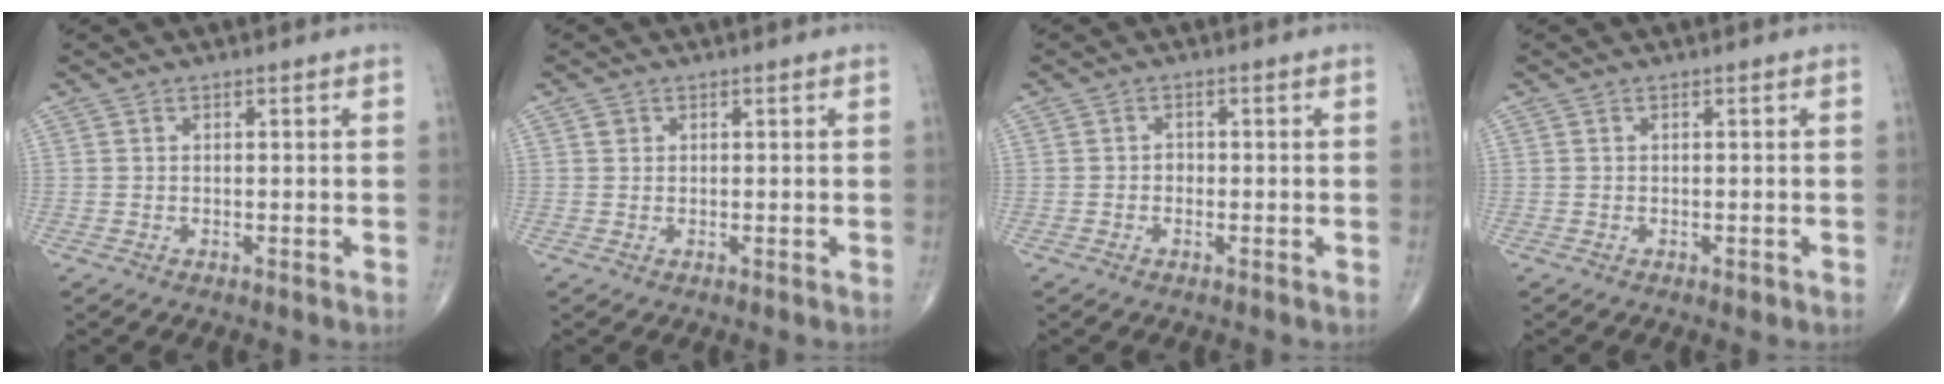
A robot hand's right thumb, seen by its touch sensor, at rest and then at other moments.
{"total": 1.0, "force": [0.4, 0.9, 0.3], "torque": [0.001, 0.000, 0.005]}
{"total": 1.1, "force": [-0.3, 0.9, 0.5], "torque": [0.000, 0.005, -0.007]}
{"total": 0.7, "force": [-0.2, 0.3, 0.6], "torque": [-0.007, -0.002, -0.001]}